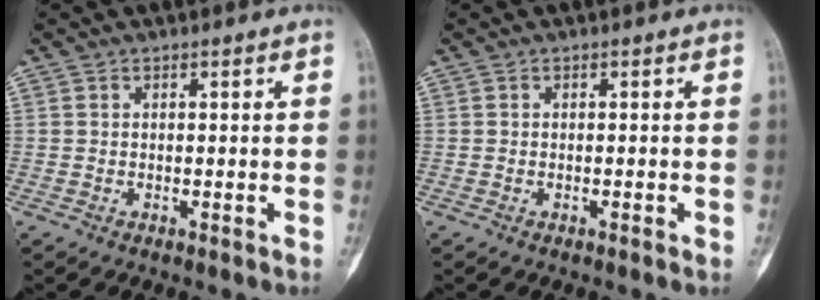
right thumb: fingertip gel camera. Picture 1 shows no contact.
{"total": 0.6, "force": [-0.3, 0.2, 0.5], "torque": [-0.010, -0.001, -0.002]}